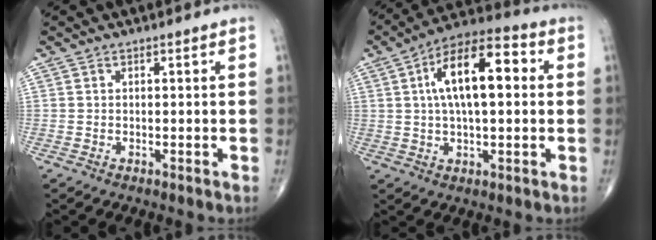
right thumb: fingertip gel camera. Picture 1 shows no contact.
{"total": 15.2, "force": [2.7, 6.6, 13.4], "torque": [-0.218, 0.028, 0.037]}